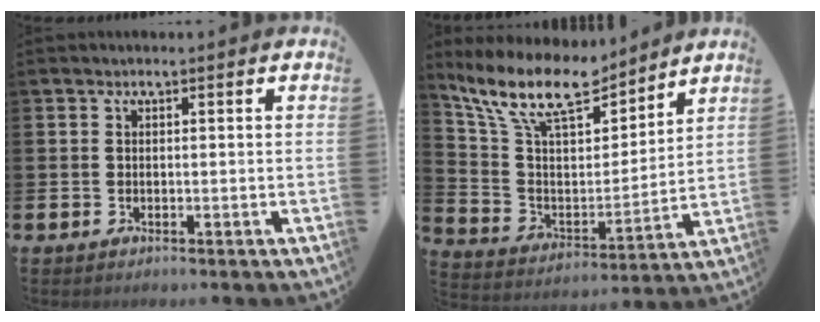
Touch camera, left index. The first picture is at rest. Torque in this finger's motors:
{"motor_torque": [1.23, -0.90, 0.72, 0.21]}